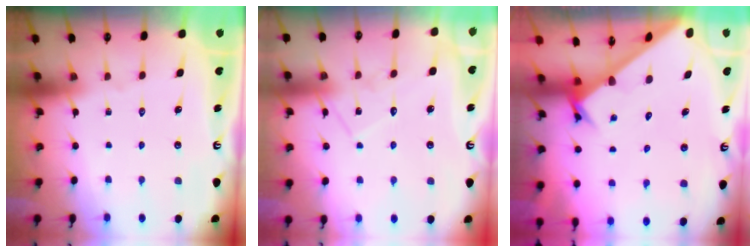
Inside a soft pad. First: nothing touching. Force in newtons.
{"total": 9.1, "press": 9.1, "slide": 0.6}
{"total": 2.7, "press": 2.7, "slide": 0.3}